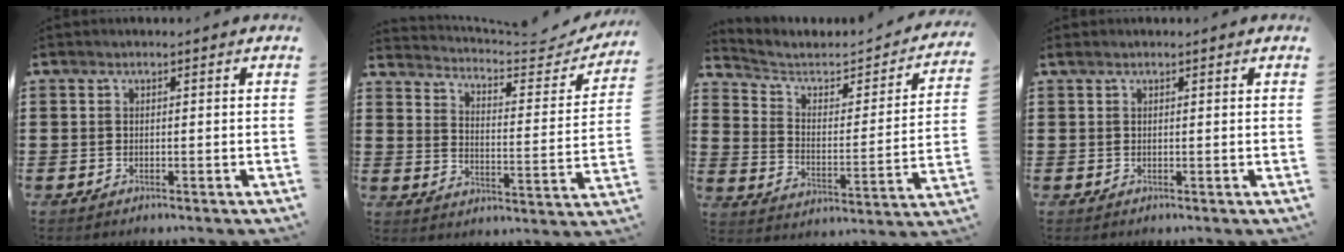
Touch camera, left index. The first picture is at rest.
{"total": 3.4, "force": [3.3, 0.3, 0.7], "torque": [-0.031, -0.029, 0.046]}
{"total": 3.5, "force": [2.5, 1.9, 1.7], "torque": [-0.054, -0.016, 0.030]}
{"total": 0.5, "force": [0.5, 0.0, 0.3], "torque": [-0.006, 0.001, 0.009]}